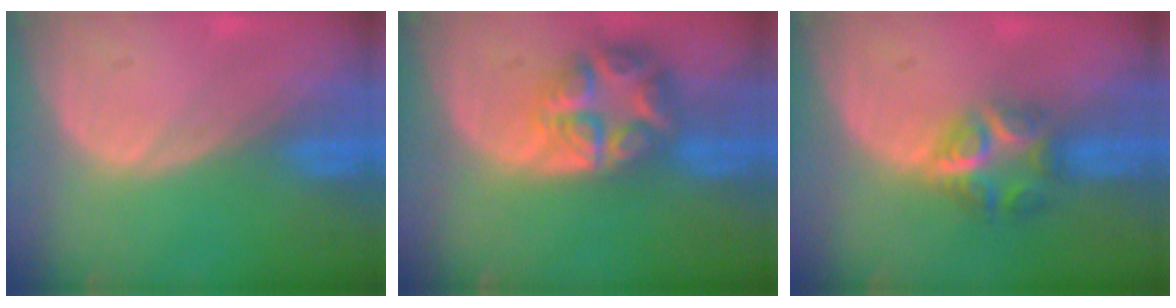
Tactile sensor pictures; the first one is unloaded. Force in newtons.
{"total": 7.9, "press": 6.9, "slide": 3.9}
{"total": 5.9, "press": 5.5, "slide": 2.2}